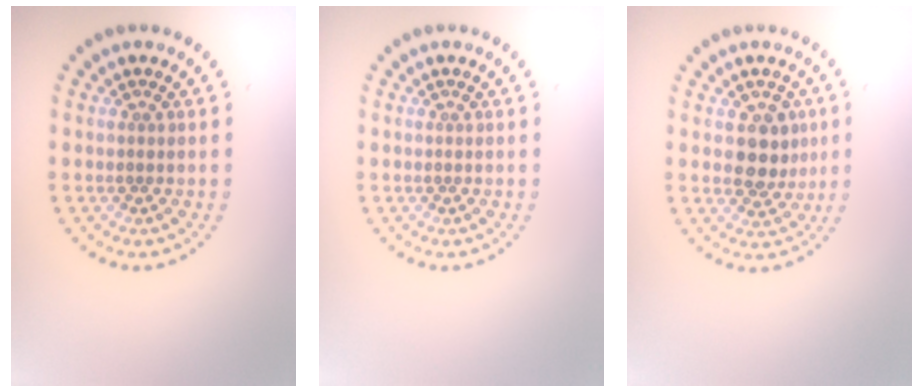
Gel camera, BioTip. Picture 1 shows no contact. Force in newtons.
{"total": 0.0}
{"total": 3.6, "press": 3.4, "slide": 1.0}